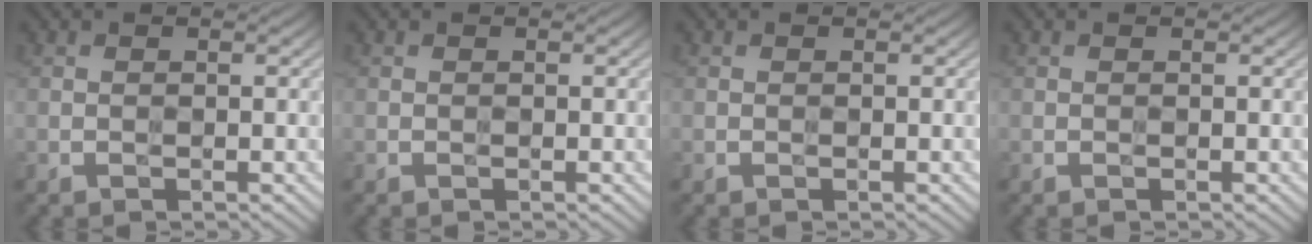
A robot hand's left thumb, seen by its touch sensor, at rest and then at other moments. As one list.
[{"total": 0.0}, {"total": 0.0}, {"total": 0.0}]